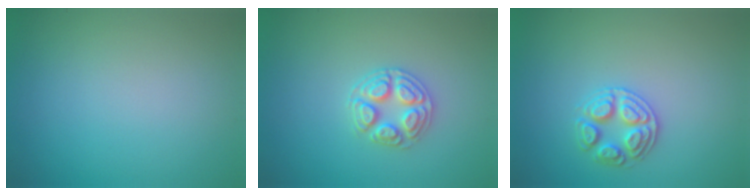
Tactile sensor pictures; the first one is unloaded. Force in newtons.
{"total": 2.8, "press": 2.7, "slide": 0.9}
{"total": 2.6, "press": 2.6, "slide": 0.4}